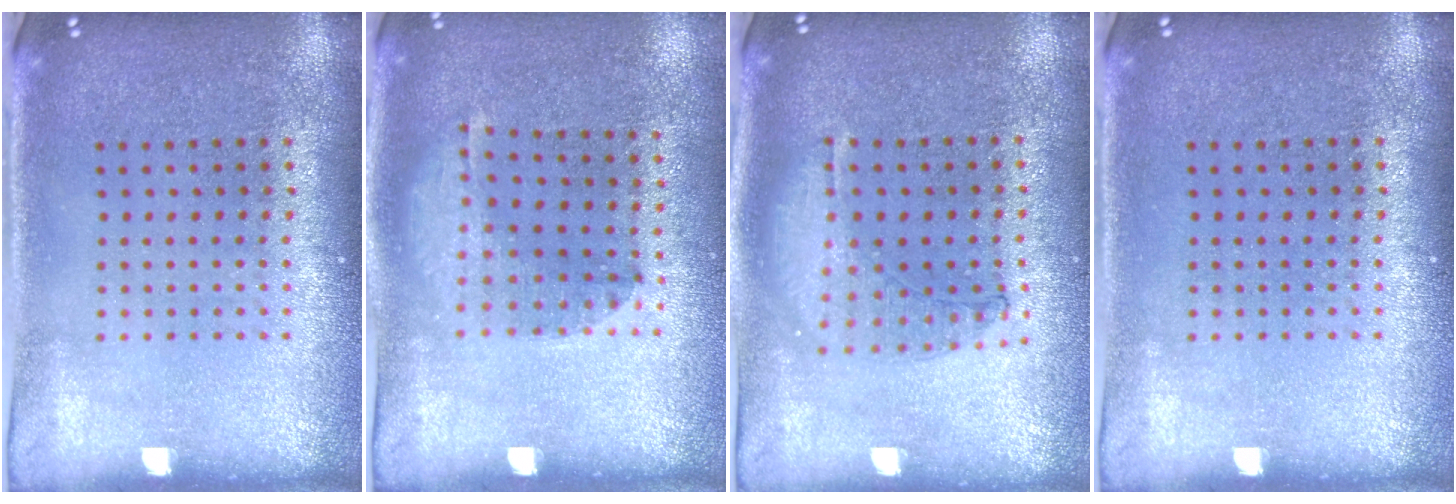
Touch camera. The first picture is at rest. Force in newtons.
{"total": 1.0, "press": 1.0, "slide": 0.3}
{"total": 1.0, "press": 1.0, "slide": 0.2}
{"total": 0.0}